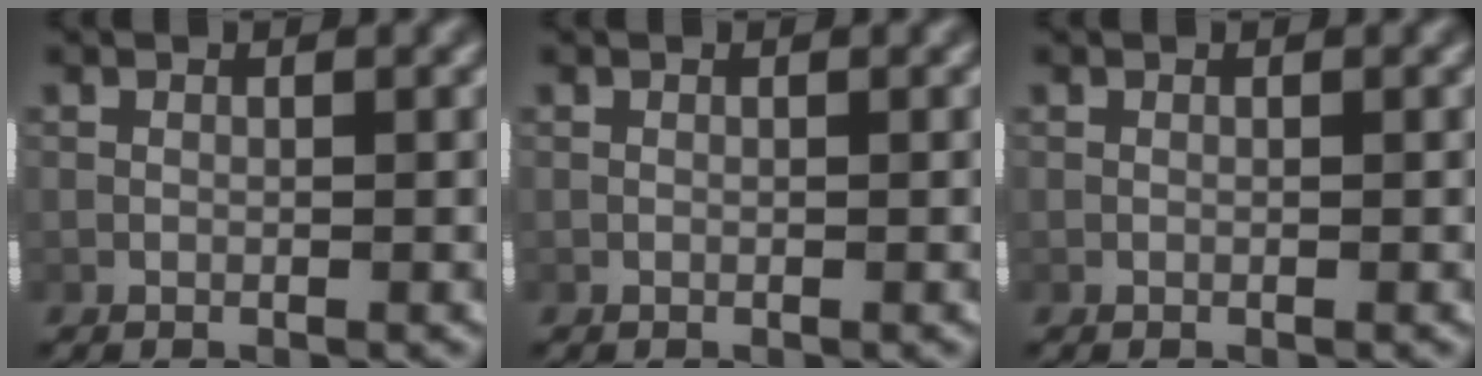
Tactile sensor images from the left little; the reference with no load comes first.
{"total": 0.0}
{"total": 0.0}